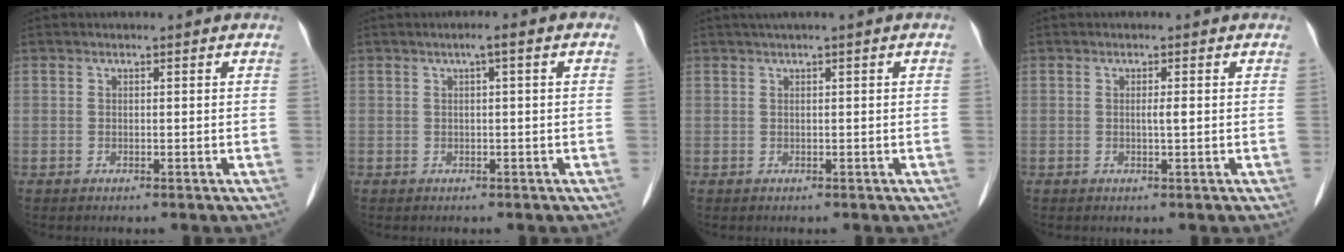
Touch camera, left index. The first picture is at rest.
{"total": 1.8, "force": [0.7, 0.1, 1.7], "torque": [-0.029, 0.010, 0.010]}
{"total": 1.5, "force": [0.8, -0.2, 1.3], "torque": [-0.029, 0.013, 0.018]}
{"total": 0.9, "force": [0.0, -0.1, 0.9], "torque": [-0.021, 0.000, 0.002]}